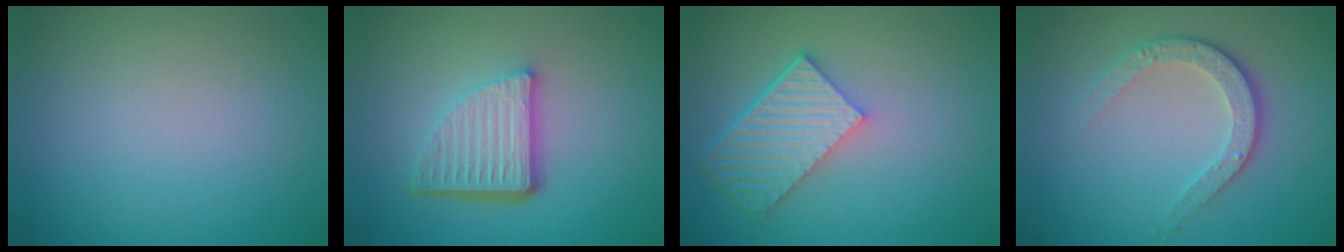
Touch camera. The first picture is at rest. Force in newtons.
{"total": 5.7, "press": 3.8, "slide": 4.2}
{"total": 5.5, "press": 4.2, "slide": 3.7}
{"total": 3.5, "press": 2.6, "slide": 2.4}